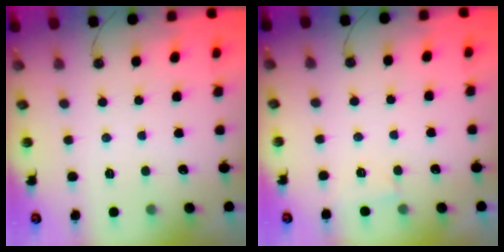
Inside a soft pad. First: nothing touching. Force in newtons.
{"total": 2.1, "press": 2.1, "slide": 0.4}